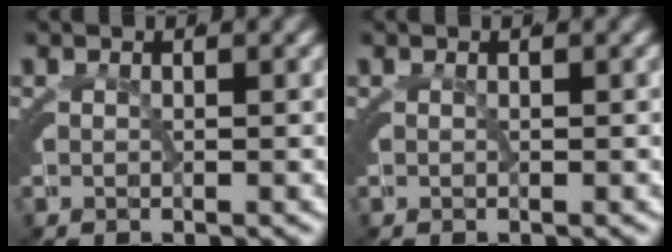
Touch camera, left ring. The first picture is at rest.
{"total": 0.0}